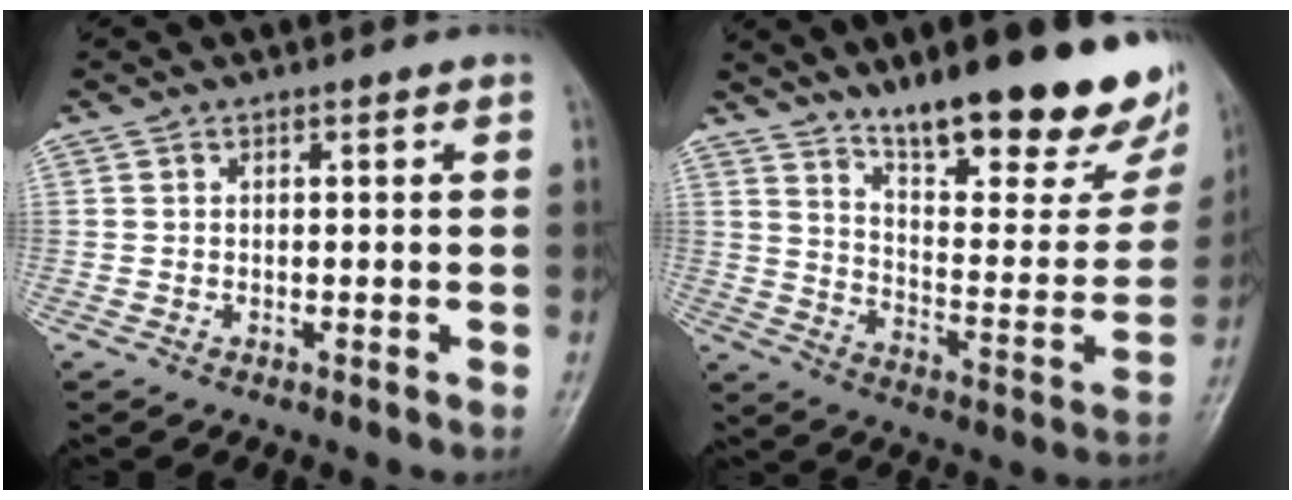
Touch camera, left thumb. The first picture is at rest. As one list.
[{"total": 27.0, "force": [18.3, 7.6, 18.3], "torque": [-0.218, -0.094, 0.277]}]